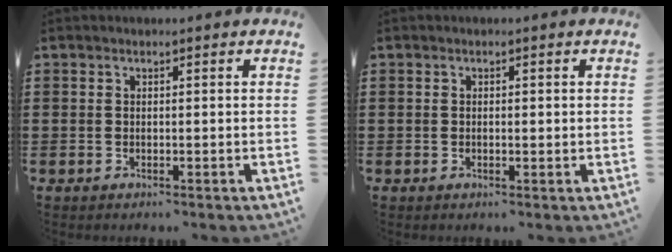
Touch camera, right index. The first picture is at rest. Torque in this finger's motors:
{"motor_torque": [-0.47, 0.76, -0.01, -0.01]}